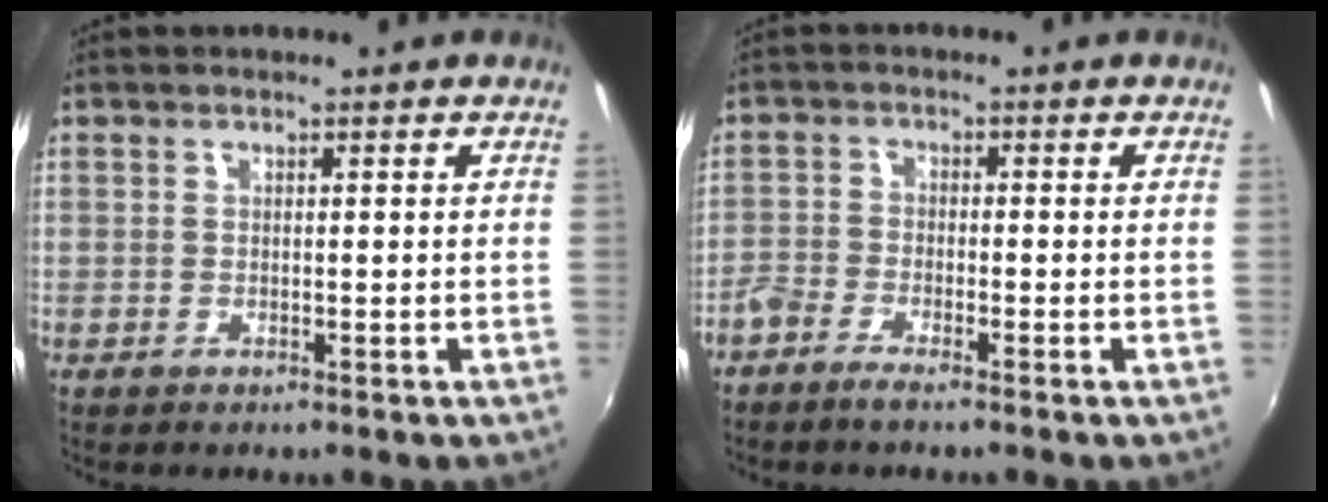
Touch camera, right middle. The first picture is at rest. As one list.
[{"total": 3.3, "force": [-2.7, 0.7, 1.8], "torque": [-0.053, -0.002, -0.063]}]